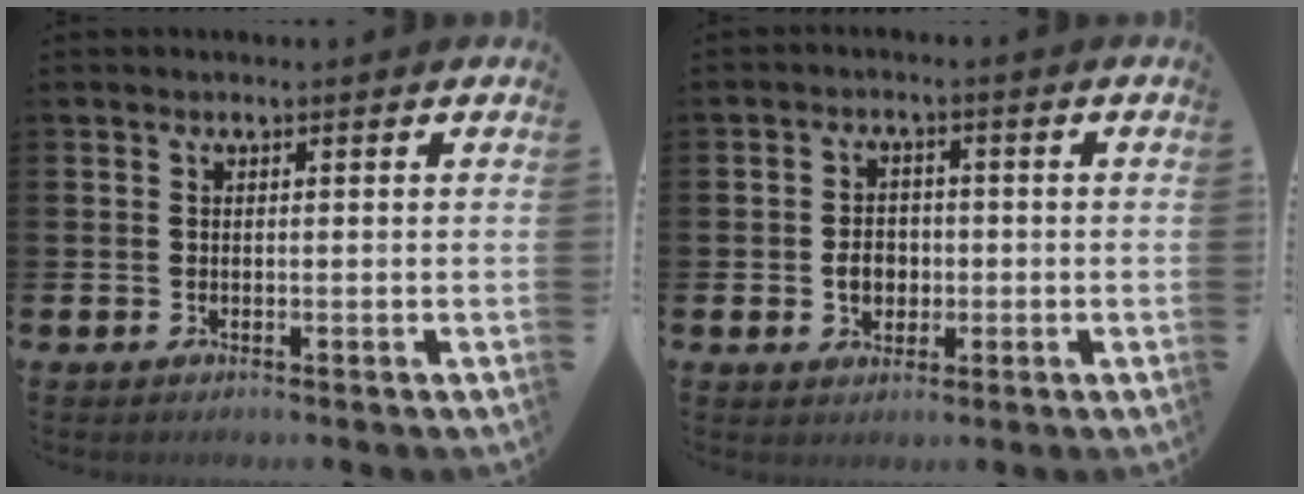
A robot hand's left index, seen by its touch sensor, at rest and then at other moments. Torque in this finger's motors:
{"motor_torque": [0.97, 0.18, 0.17, 0.10]}